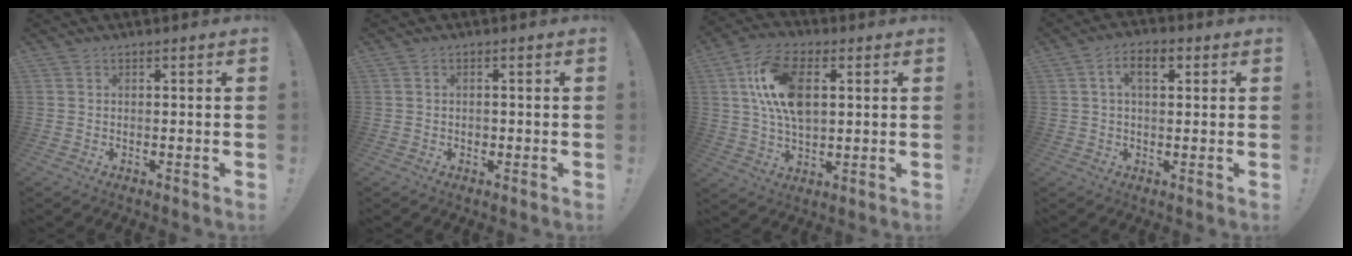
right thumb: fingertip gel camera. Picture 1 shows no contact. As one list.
[{"total": 1.1, "force": [-0.5, 0.9, 0.3], "torque": [-0.009, 0.004, -0.009]}, {"total": 15.5, "force": [3.5, 9.0, 12.2], "torque": [-0.231, 0.006, 0.063]}, {"total": 6.2, "force": [1.8, 3.2, 5.0], "torque": [-0.077, 0.006, 0.026]}]